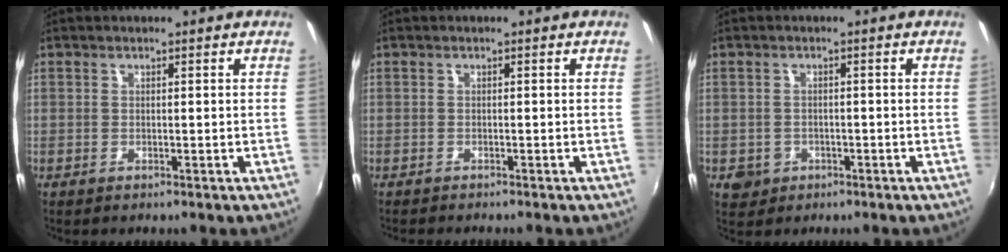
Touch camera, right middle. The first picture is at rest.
{"total": 1.2, "force": [-1.2, 0.1, 0.3], "torque": [-0.007, -0.008, -0.021]}
{"total": 3.7, "force": [-1.3, 3.3, 0.9], "torque": [-0.025, 0.000, -0.015]}